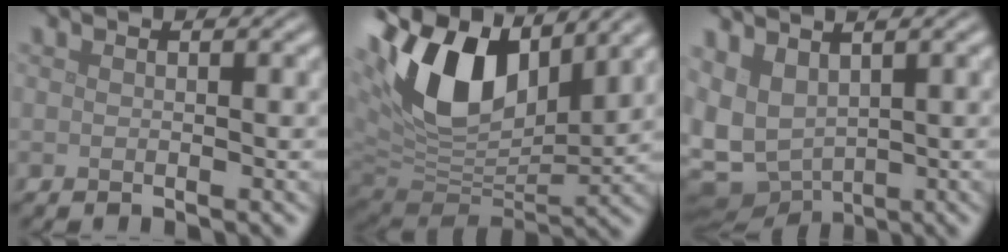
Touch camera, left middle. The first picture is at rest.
{"total": 12.9, "force": [5.3, 7.2, 9.3], "torque": [-0.190, 0.013, 0.096]}
{"total": 6.2, "force": [0.1, 4.2, 4.5], "torque": [-0.110, -0.019, 0.015]}